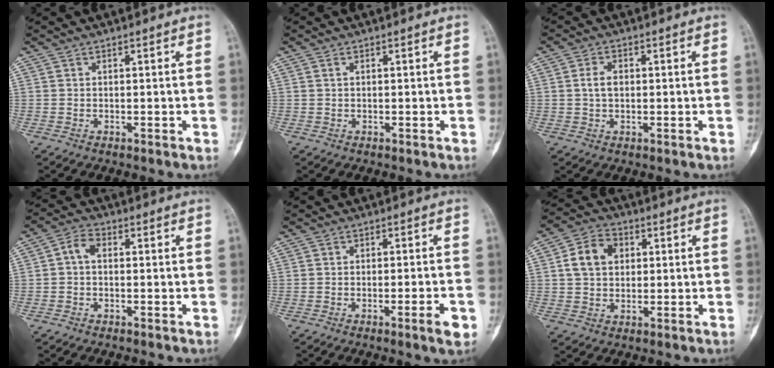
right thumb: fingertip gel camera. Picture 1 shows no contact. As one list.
[{"total": 0.5, "force": [0.2, 0.3, 0.4], "torque": [-0.010, 0.001, 0.003]}, {"total": 3.1, "force": [0.3, 2.0, 2.4], "torque": [-0.045, 0.006, 0.003]}, {"total": 3.5, "force": [-0.1, 2.3, 2.6], "torque": [-0.044, 0.012, -0.011]}, {"total": 4.2, "force": [-1.9, 0.4, 3.7], "torque": [-0.051, 0.002, -0.029]}, {"total": 8.2, "force": [1.6, 6.2, 5.1], "torque": [-0.077, 0.011, 0.023]}]